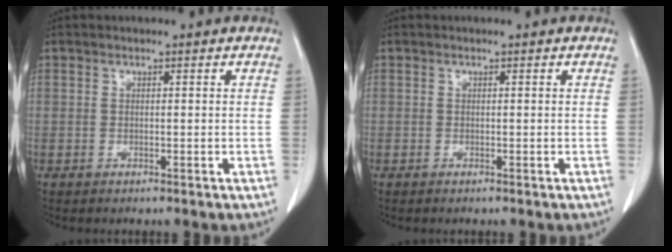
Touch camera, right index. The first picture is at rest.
{"total": 0.0}